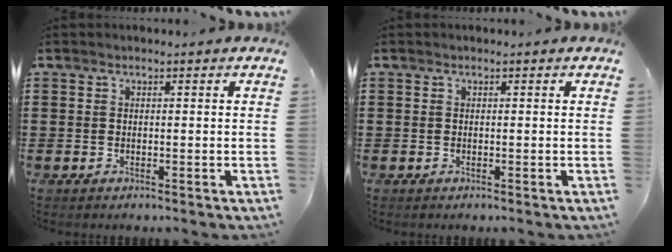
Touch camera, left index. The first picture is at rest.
{"total": 0.0}